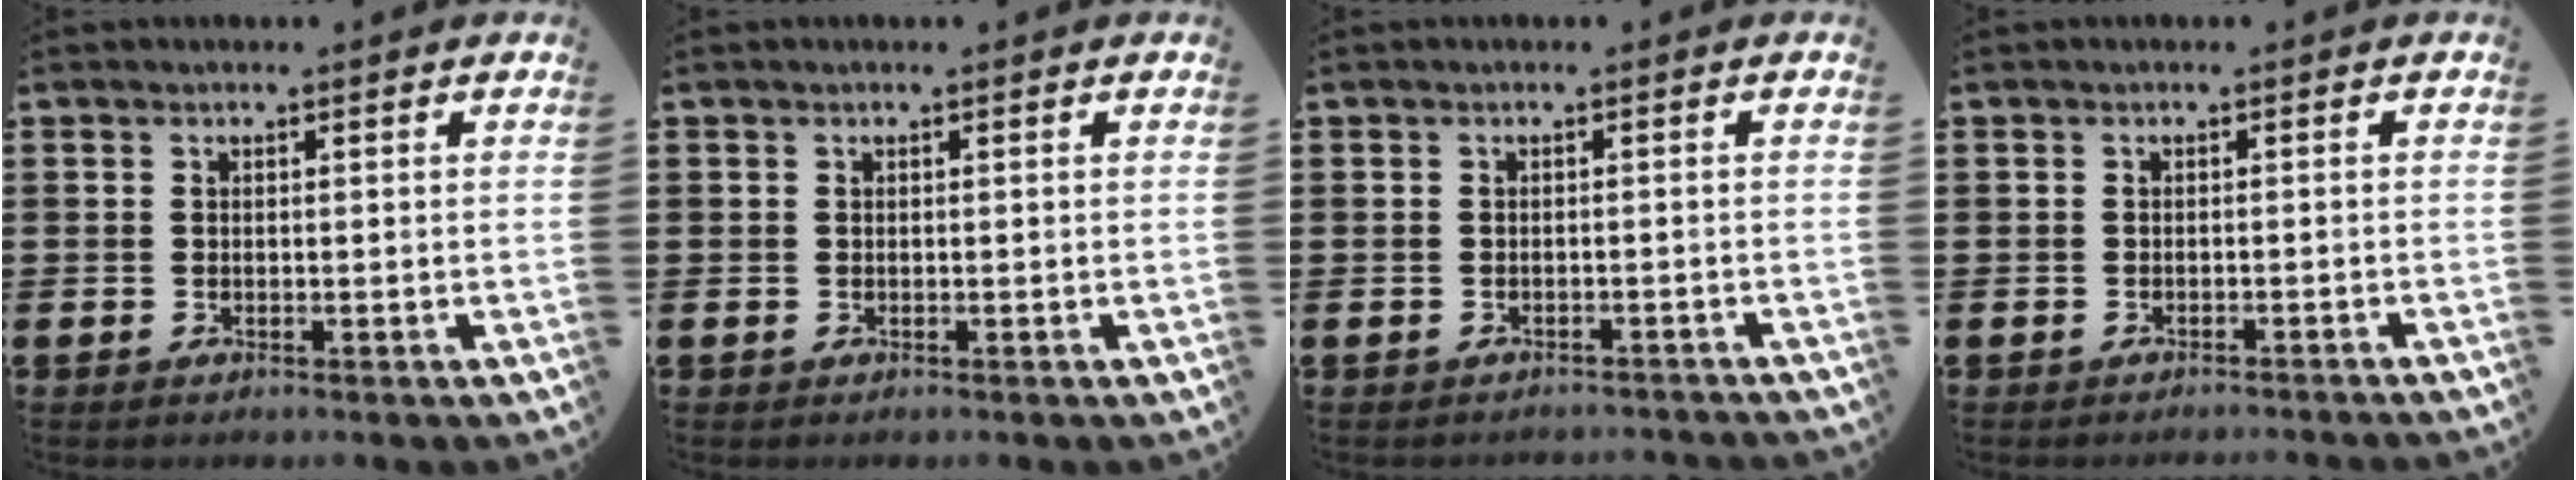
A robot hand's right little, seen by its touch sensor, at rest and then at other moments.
{"total": 0.0}
{"total": 0.8, "force": [-0.8, -0.1, 0.0], "torque": [-0.002, 0.001, -0.018]}
{"total": 0.8, "force": [-0.8, -0.2, 0.0], "torque": [0.000, 0.001, -0.017]}